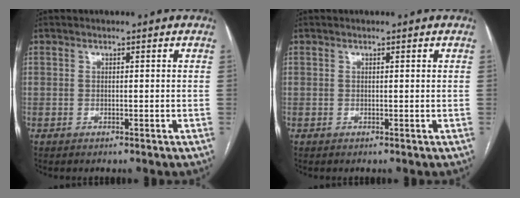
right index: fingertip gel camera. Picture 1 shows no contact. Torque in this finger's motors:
{"motor_torque": [0.07, 0.10, 0.01, 0.01]}